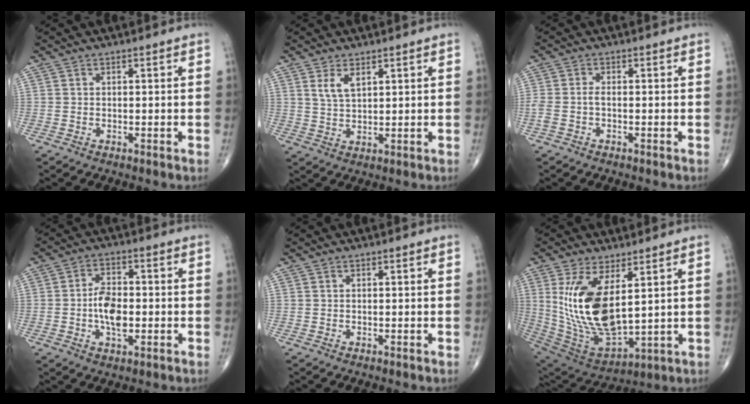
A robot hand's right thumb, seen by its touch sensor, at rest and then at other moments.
{"total": 4.0, "force": [2.0, 1.8, 2.8], "torque": [-0.050, -0.011, 0.044]}
{"total": 2.2, "force": [-0.5, 1.0, 1.9], "torque": [-0.053, 0.006, -0.009]}
{"total": 7.4, "force": [-1.0, 4.0, 6.1], "torque": [-0.102, 0.008, -0.020]}
{"total": 0.0}
{"total": 17.4, "force": [4.2, 7.8, 15.0], "torque": [-0.294, -0.030, 0.106]}